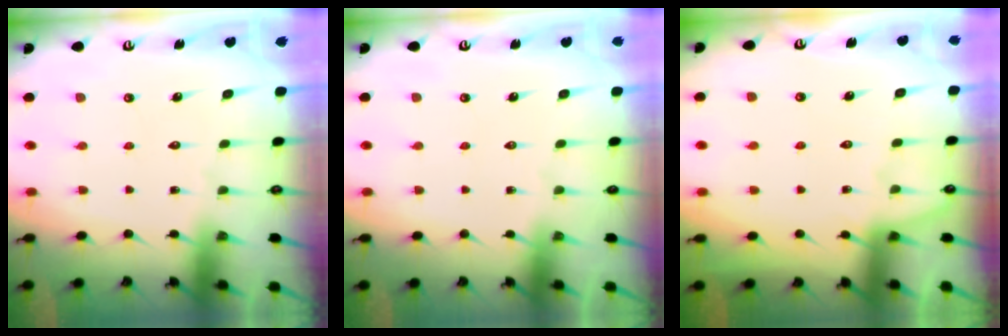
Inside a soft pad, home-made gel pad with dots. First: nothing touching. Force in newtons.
{"total": 0.0}
{"total": 4.1, "press": 4.1, "slide": 0.6}